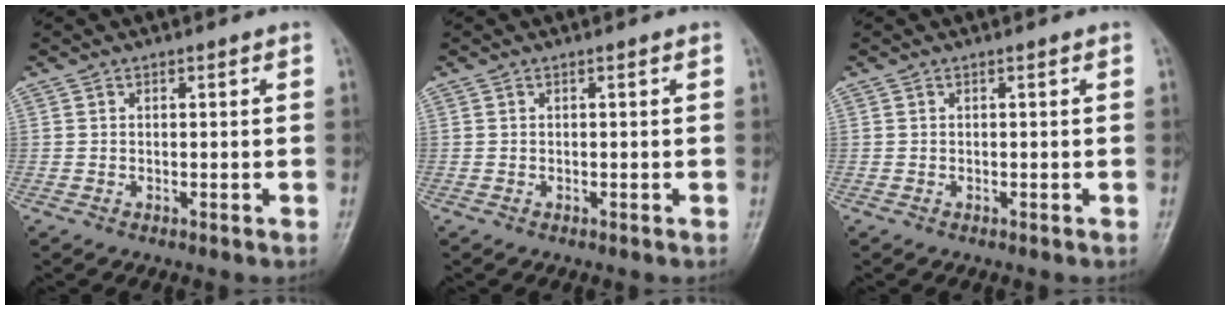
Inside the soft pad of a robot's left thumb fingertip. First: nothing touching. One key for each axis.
{"total": 0.0}
{"total": 0.0}